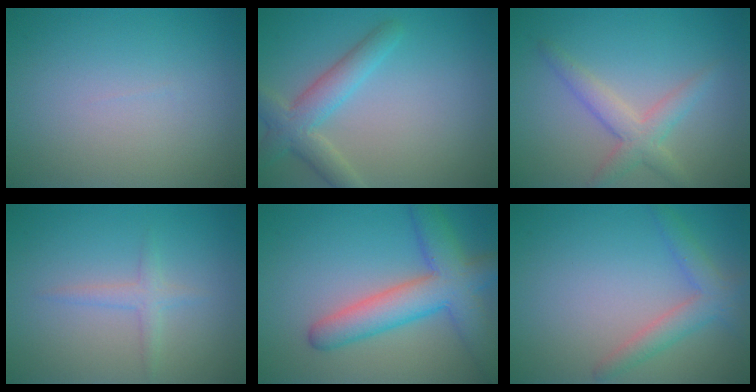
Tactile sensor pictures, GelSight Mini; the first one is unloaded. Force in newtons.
{"total": 3.9, "press": 3.9, "slide": 0.2}
{"total": 3.1, "press": 3.1, "slide": 0.1}
{"total": 1.5, "press": 1.5, "slide": 0.1}
{"total": 6.9, "press": 6.9, "slide": 0.2}
{"total": 2.9, "press": 2.9, "slide": 0.1}